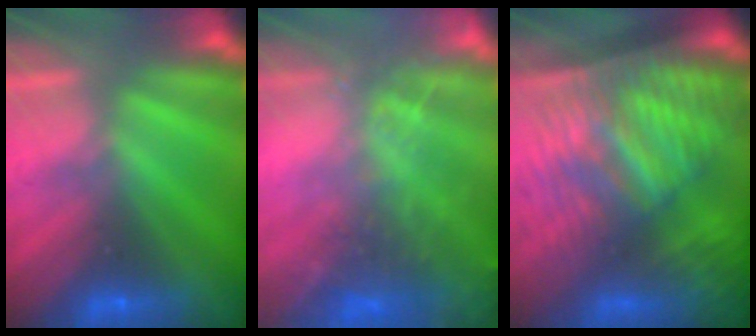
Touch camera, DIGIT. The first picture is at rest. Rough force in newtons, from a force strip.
{"total": 9.4}
{"total": 9.1}